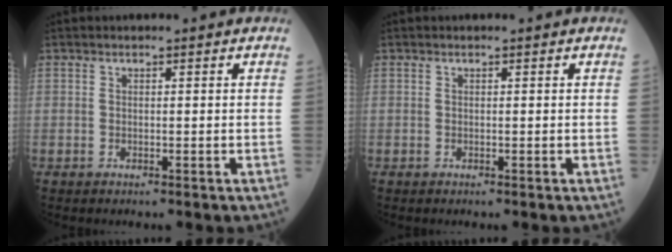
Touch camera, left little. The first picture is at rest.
{"total": 0.0}